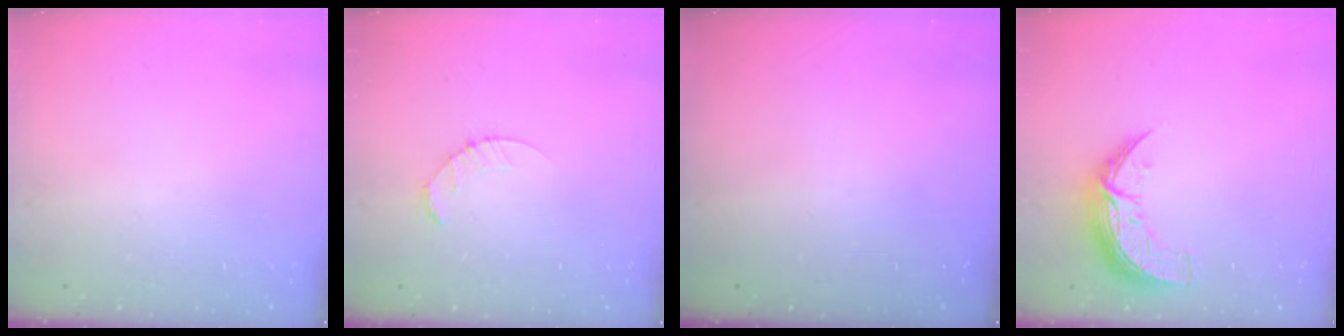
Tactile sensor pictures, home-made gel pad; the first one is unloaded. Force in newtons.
{"total": 2.6, "press": 2.6, "slide": 0.4}
{"total": 0.0}
{"total": 9.3, "press": 9.3, "slide": 0.5}